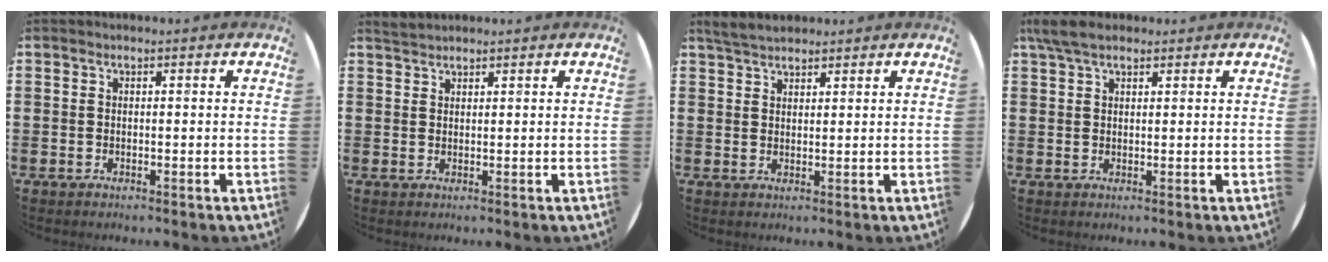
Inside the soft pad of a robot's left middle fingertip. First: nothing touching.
{"total": 1.4, "force": [1.4, 0.2, 0.0], "torque": [-0.001, 0.003, 0.027]}
{"total": 3.4, "force": [3.1, 0.9, 1.0], "torque": [-0.026, 0.000, 0.058]}
{"total": 3.7, "force": [2.8, 1.4, 2.0], "torque": [-0.046, 0.007, 0.052]}